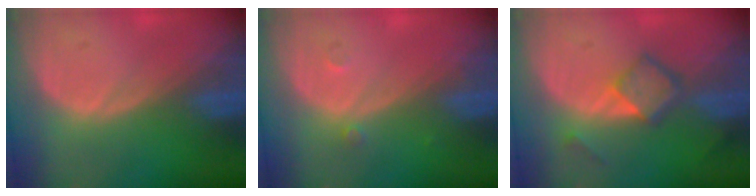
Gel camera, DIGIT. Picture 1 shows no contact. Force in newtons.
{"total": 0.8, "press": 0.8, "slide": 0.1}
{"total": 5.4, "press": 4.7, "slide": 2.7}